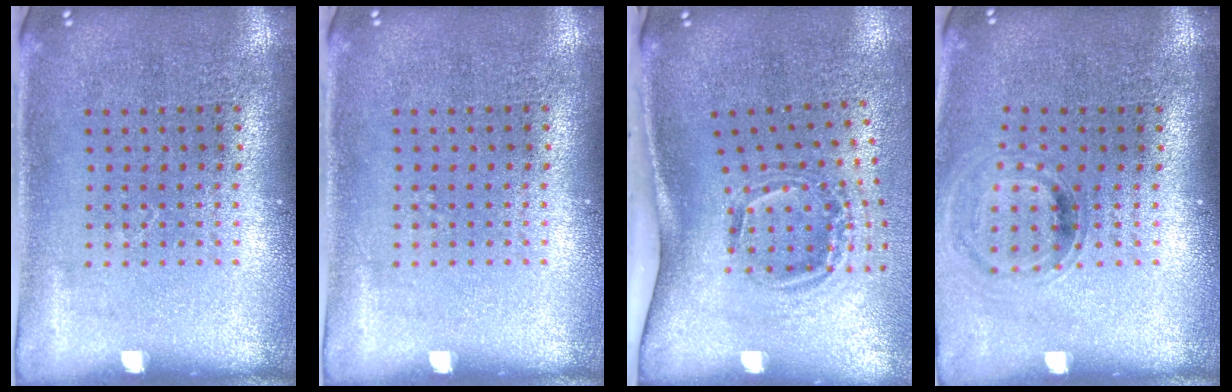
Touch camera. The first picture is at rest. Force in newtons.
{"total": 0.0}
{"total": 2.1, "press": 1.2, "slide": 1.6}
{"total": 0.8, "press": 0.8, "slide": 0.2}